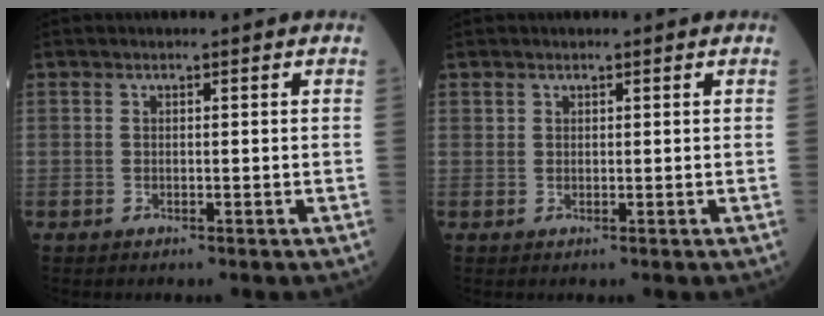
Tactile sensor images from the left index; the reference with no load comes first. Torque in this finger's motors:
{"motor_torque": [-0.23, 0.08, -0.04, -0.01]}